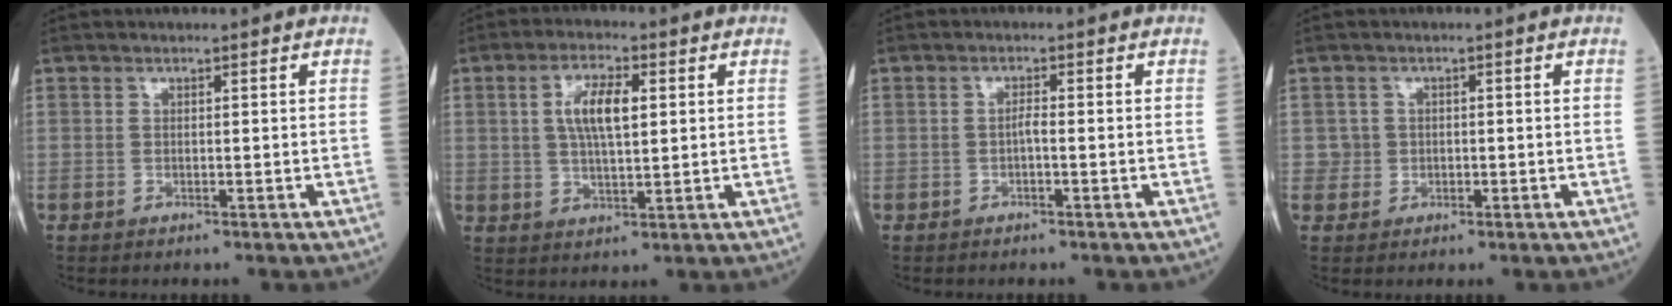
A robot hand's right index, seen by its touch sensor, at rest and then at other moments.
{"total": 6.9, "force": [1.7, 2.0, 6.3], "torque": [-0.125, 0.008, 0.036]}
{"total": 1.1, "force": [-0.3, 0.1, 1.1], "torque": [-0.020, 0.003, -0.005]}
{"total": 1.8, "force": [0.0, 1.8, -0.1], "torque": [0.007, 0.007, 0.001]}